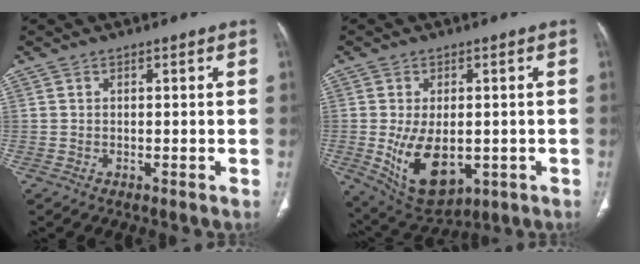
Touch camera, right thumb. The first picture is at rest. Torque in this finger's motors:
{"motor_torque": [0.08, 1.04, 0.46, 0.37, 0.31]}